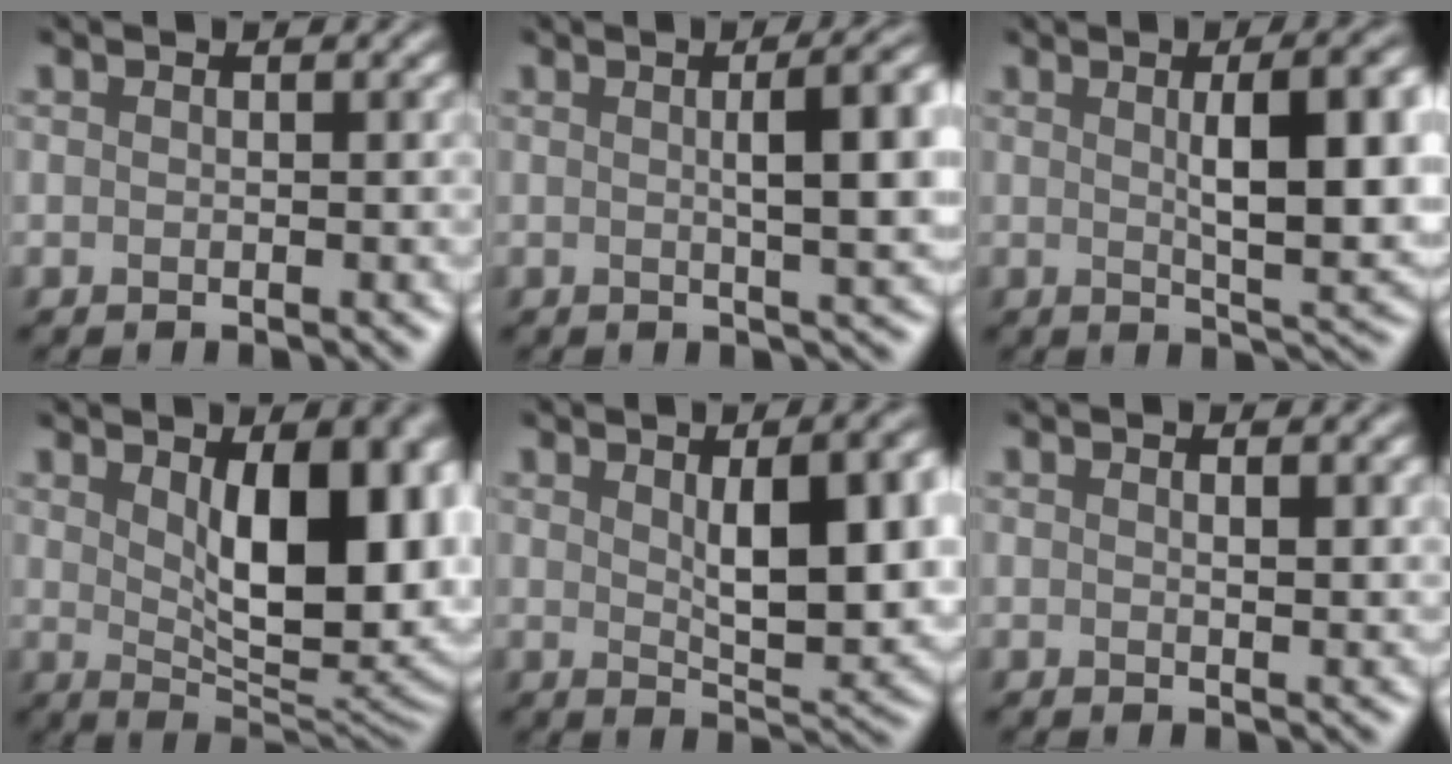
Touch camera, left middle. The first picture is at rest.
{"total": 6.4, "force": [0.8, 1.2, 6.2], "torque": [-0.062, 0.012, 0.012]}
{"total": 8.1, "force": [0.9, 1.5, 7.9], "torque": [-0.101, 0.002, 0.020]}
{"total": 10.1, "force": [2.2, 3.7, 9.2], "torque": [-0.108, -0.007, 0.041]}
{"total": 7.4, "force": [1.4, 1.7, 7.0], "torque": [-0.108, -0.008, 0.034]}
{"total": 1.0, "force": [0.6, -0.5, 0.6], "torque": [-0.008, 0.002, 0.008]}